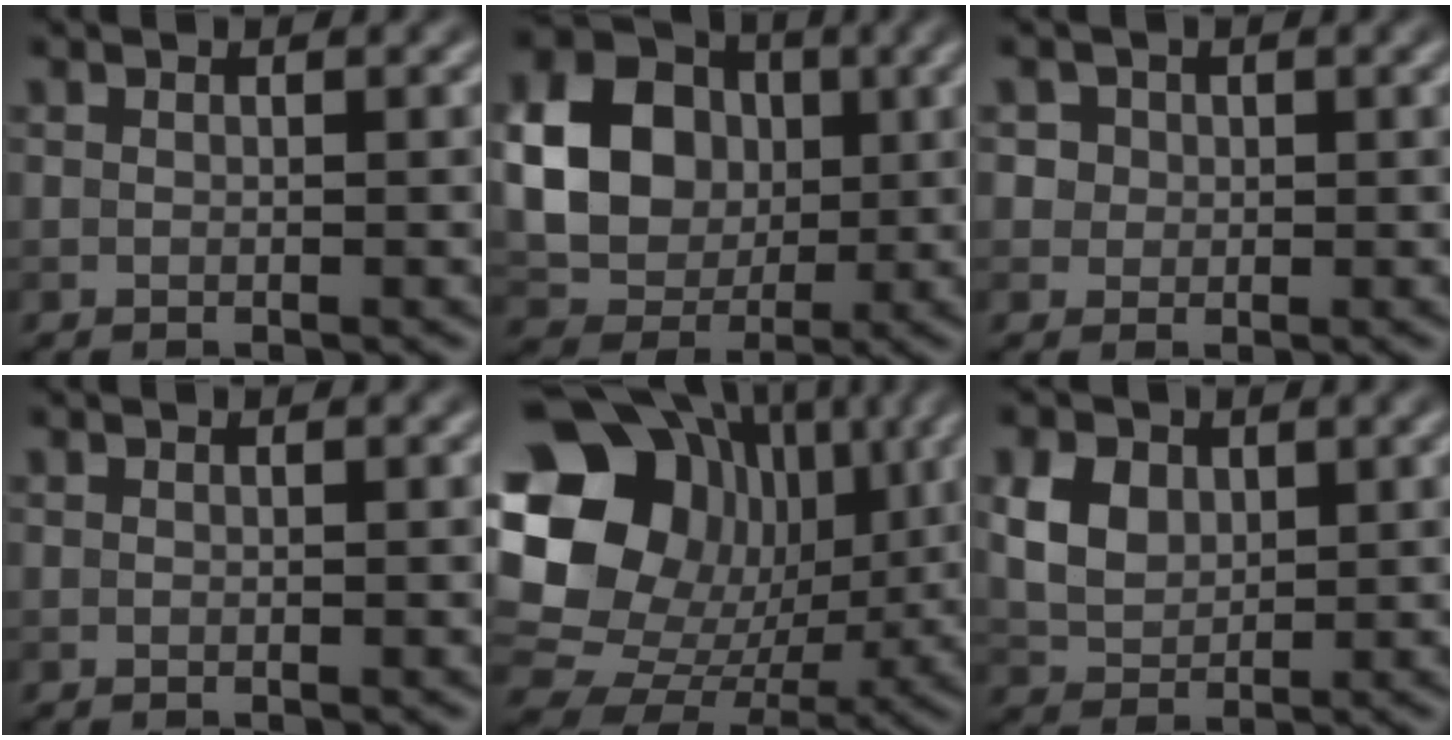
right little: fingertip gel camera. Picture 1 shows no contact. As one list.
[{"total": 14.2, "force": [2.1, 12.2, 6.8], "torque": [-0.157, 0.021, 0.017]}, {"total": 2.6, "force": [1.1, 2.2, 0.9], "torque": [-0.010, 0.005, 0.019]}, {"total": 0.0}, {"total": 19.4, "force": [5.0, 16.3, 9.3], "torque": [-0.209, 0.033, 0.097]}, {"total": 4.6, "force": [1.6, 3.3, 2.8], "torque": [-0.065, 0.011, 0.024]}]